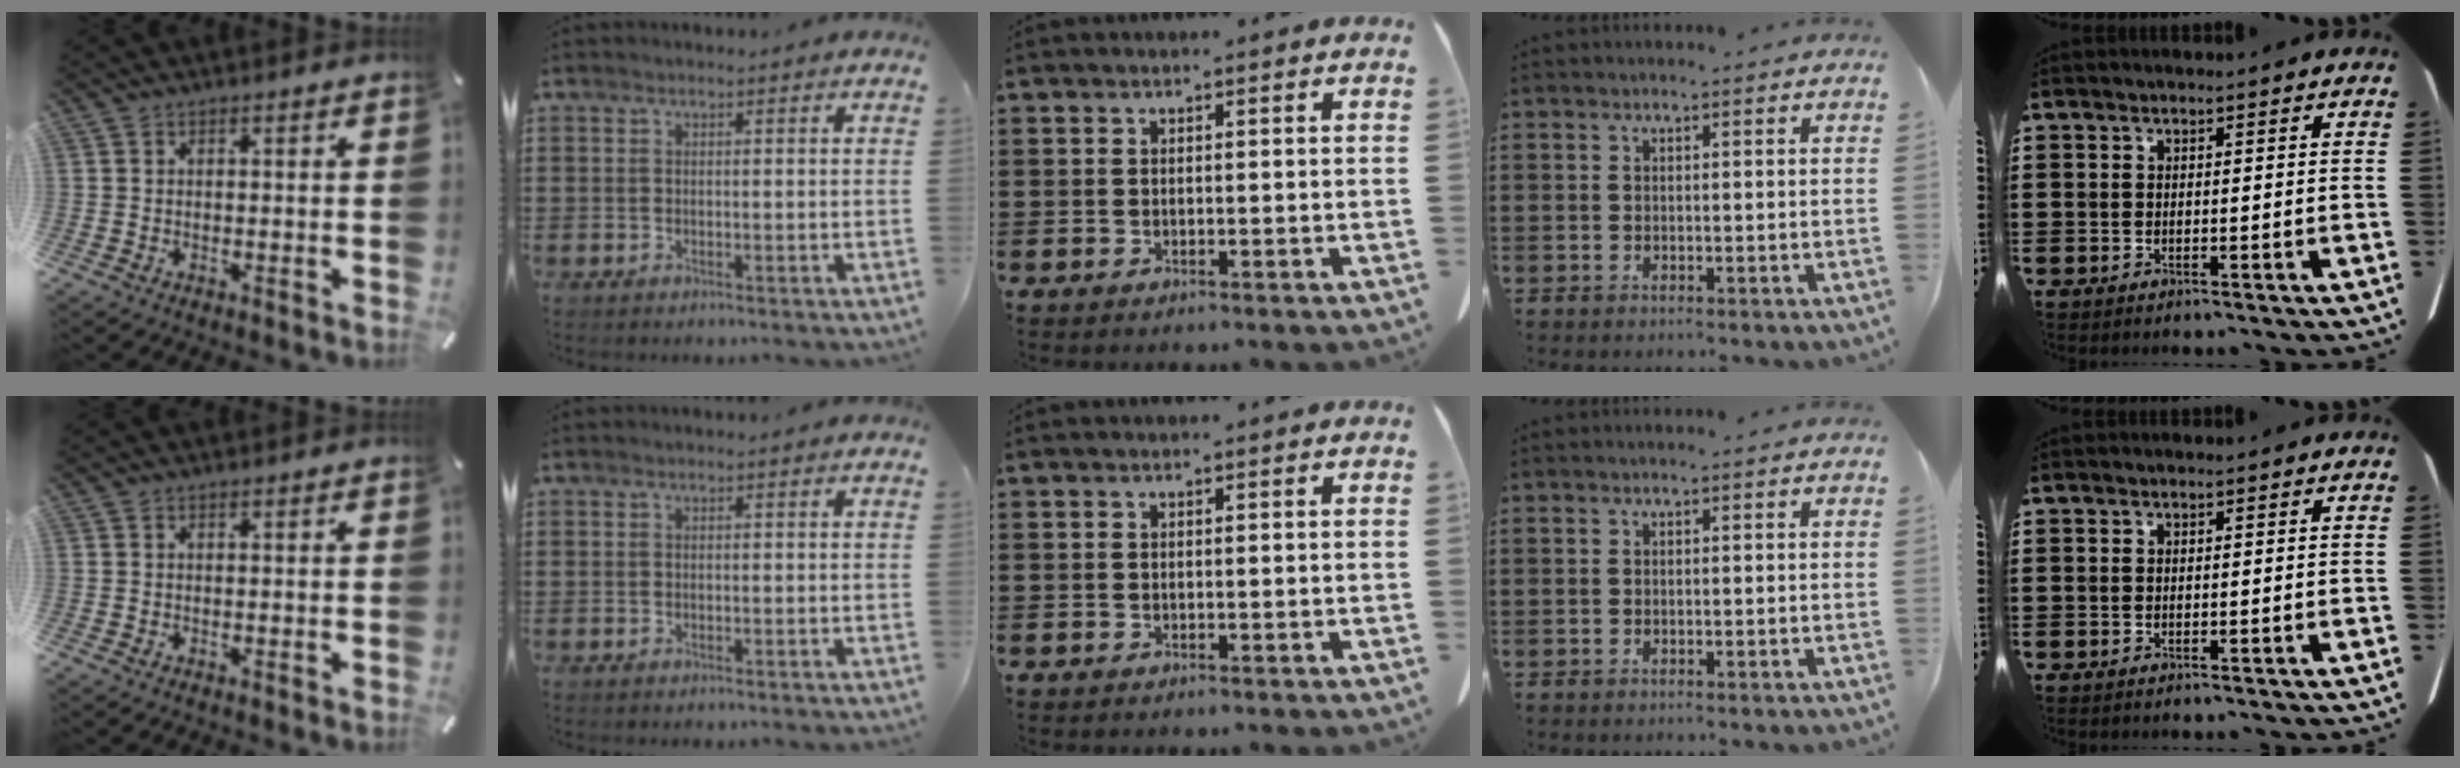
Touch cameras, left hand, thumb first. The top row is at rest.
{}